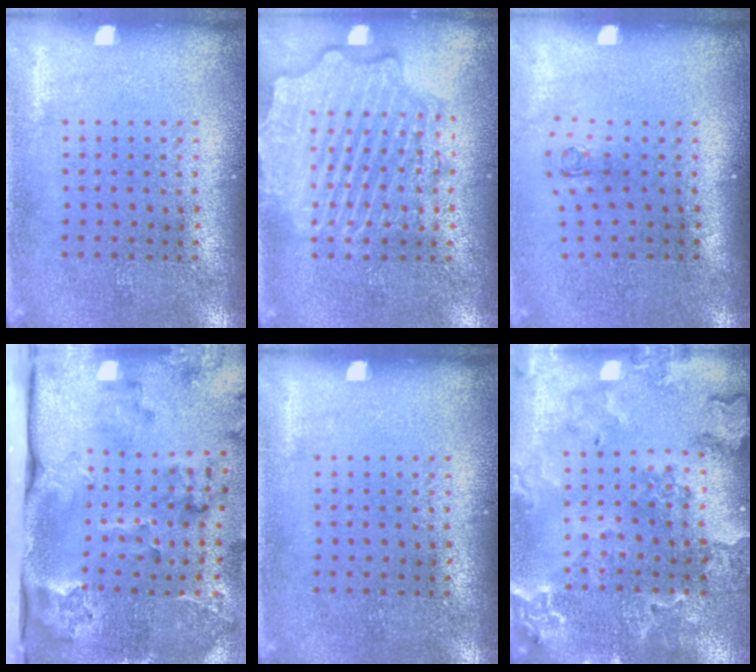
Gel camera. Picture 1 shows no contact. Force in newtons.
{"total": 4.5, "press": 4.5, "slide": 0.5}
{"total": 0.6, "press": 0.3, "slide": 0.6}
{"total": 3.6, "press": 2.6, "slide": 2.5}
{"total": 0.0}
{"total": 1.9, "press": 1.9, "slide": 0.3}